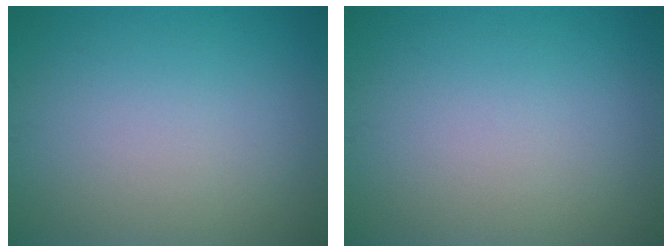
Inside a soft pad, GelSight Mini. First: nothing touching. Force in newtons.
{"total": 0.0}